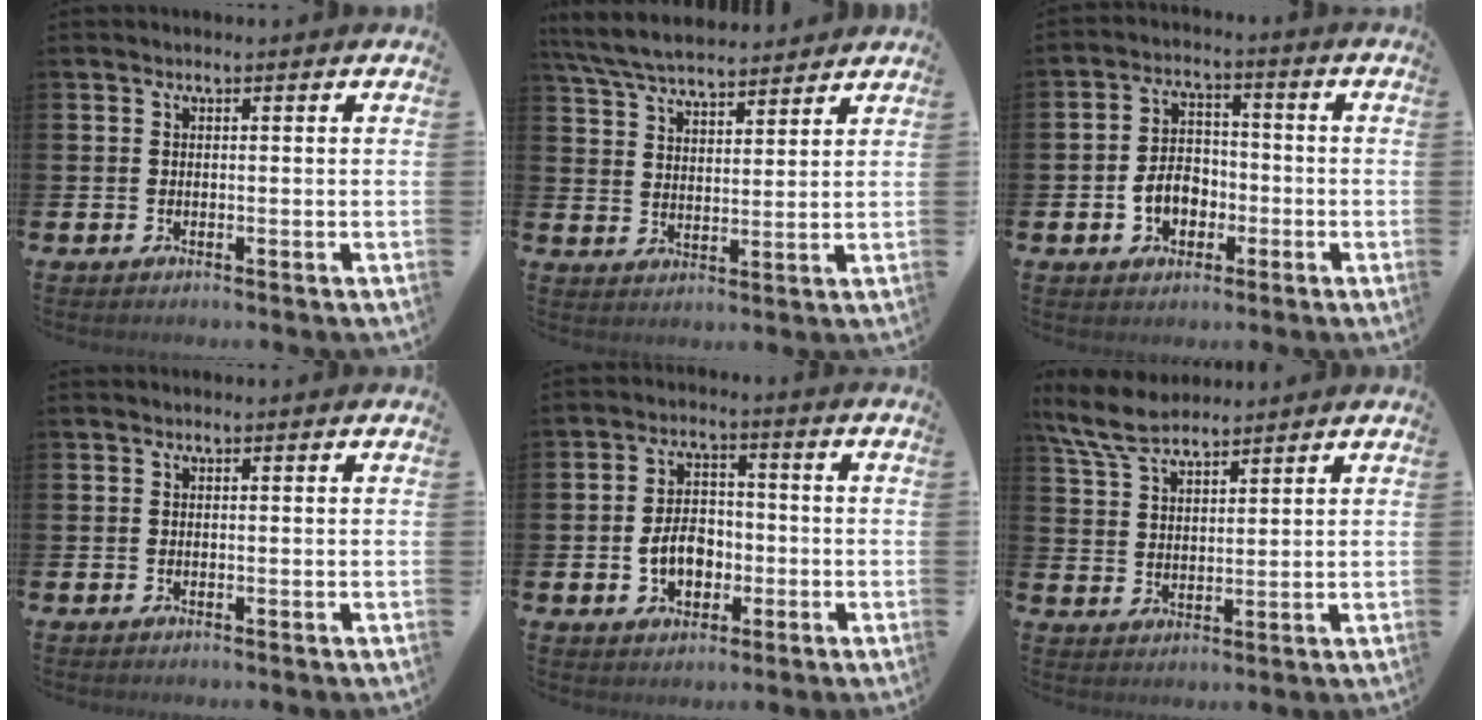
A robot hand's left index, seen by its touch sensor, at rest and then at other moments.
{"total": 6.6, "force": [6.4, 1.2, 1.5], "torque": [-0.053, -0.029, 0.116]}
{"total": 5.3, "force": [-1.8, 4.0, 2.9], "torque": [-0.047, 0.009, -0.040]}
{"total": 0.0}
{"total": 5.5, "force": [-1.4, 3.9, 3.6], "torque": [-0.058, 0.007, -0.029]}
{"total": 6.7, "force": [6.1, 1.7, 2.4], "torque": [-0.063, -0.018, 0.113]}